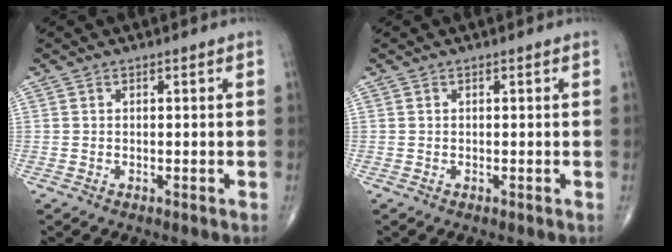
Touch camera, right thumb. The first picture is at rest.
{"total": 0.0}